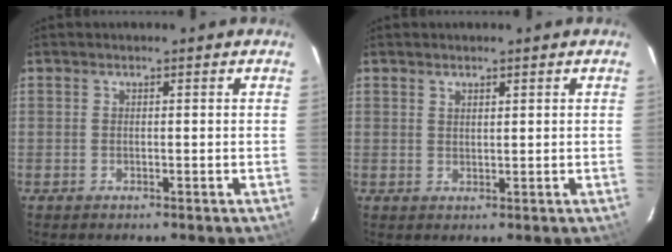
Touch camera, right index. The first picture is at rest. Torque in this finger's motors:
{"motor_torque": [-0.24, 0.05, -0.10, 0.00]}